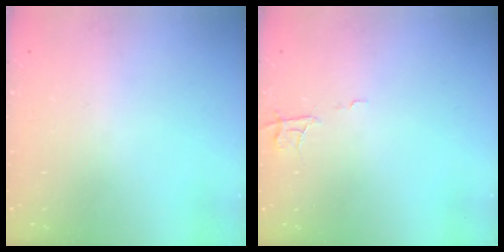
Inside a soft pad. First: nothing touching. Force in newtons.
{"total": 4.9, "press": 4.9, "slide": 0.4}